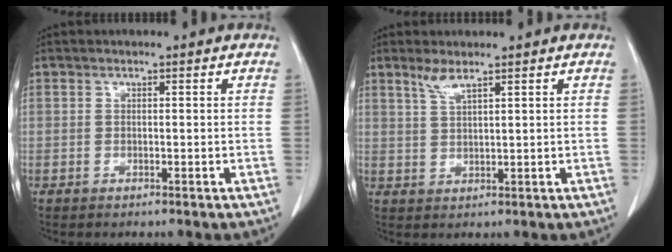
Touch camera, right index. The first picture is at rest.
{"total": 3.1, "force": [2.2, 0.5, 2.2], "torque": [-0.049, 0.003, 0.049]}